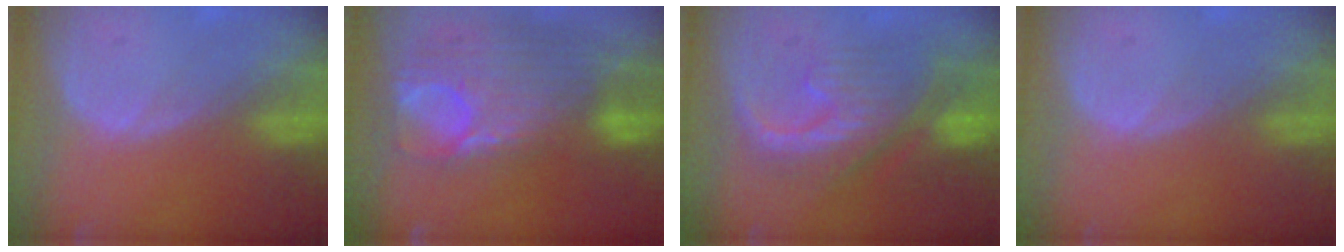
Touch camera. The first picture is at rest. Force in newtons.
{"total": 12.6, "press": 10.7, "slide": 6.7}
{"total": 9.9, "press": 9.2, "slide": 3.7}
{"total": 0.0}